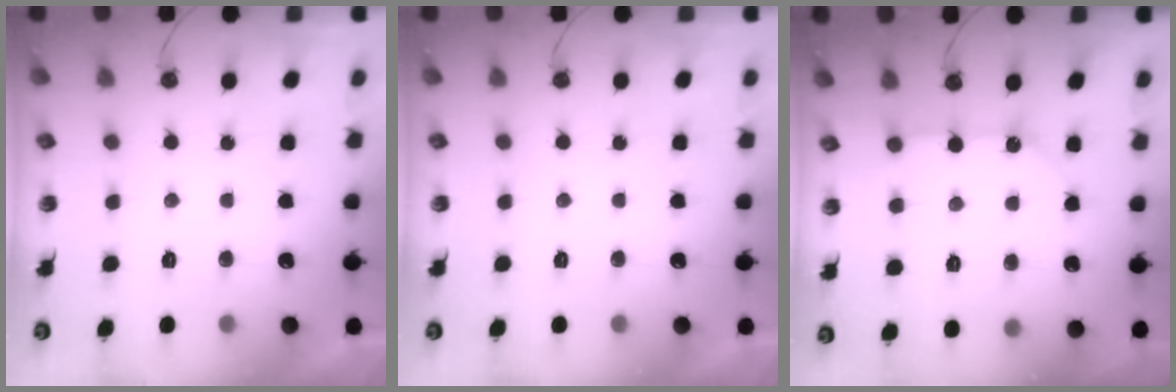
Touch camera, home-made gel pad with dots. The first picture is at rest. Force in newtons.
{"total": 0.0}
{"total": 10.1, "press": 10.1, "slide": 1.0}